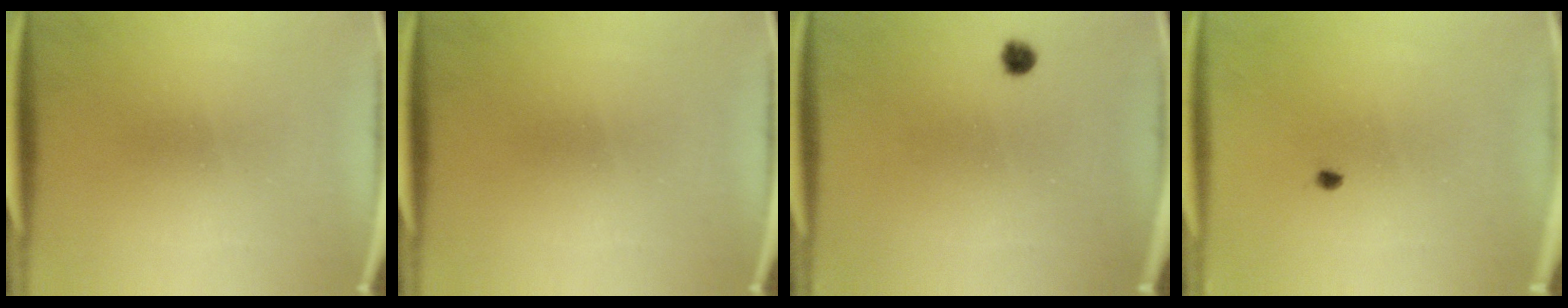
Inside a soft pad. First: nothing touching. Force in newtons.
{"total": 0.0}
{"total": 1.7}
{"total": 0.7}